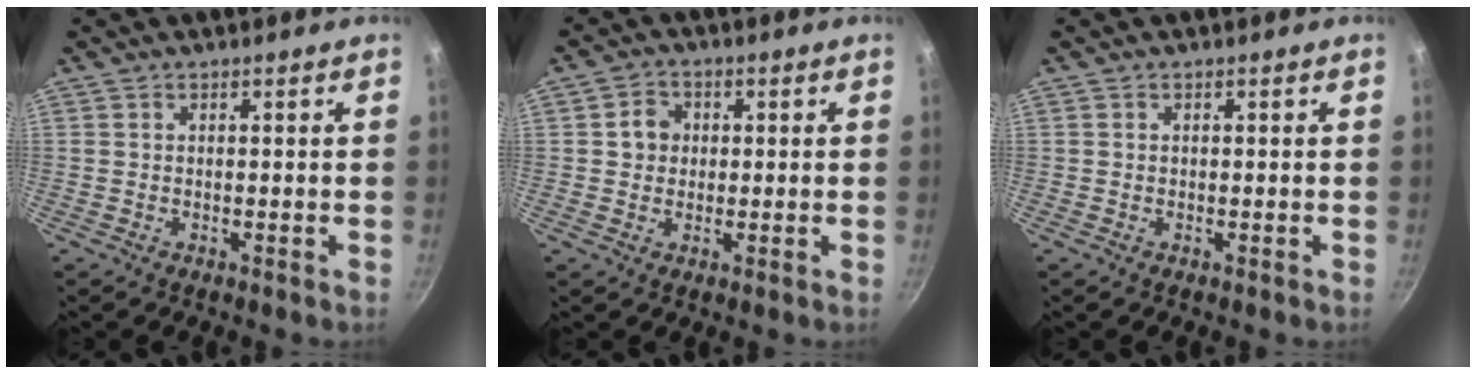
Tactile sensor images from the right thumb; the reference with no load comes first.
{"total": 4.1, "force": [0.5, 3.7, 1.7], "torque": [-0.004, 0.008, 0.002]}
{"total": 0.0}